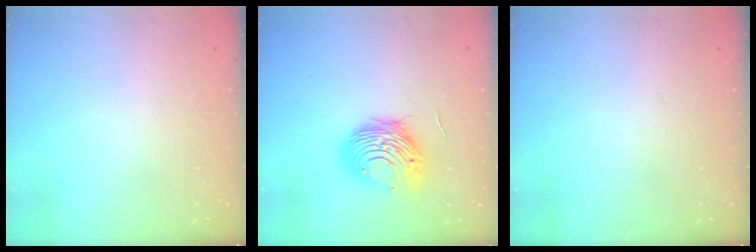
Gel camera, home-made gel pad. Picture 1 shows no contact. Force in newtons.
{"total": 10.7, "press": 10.7, "slide": 0.8}
{"total": 0.0}